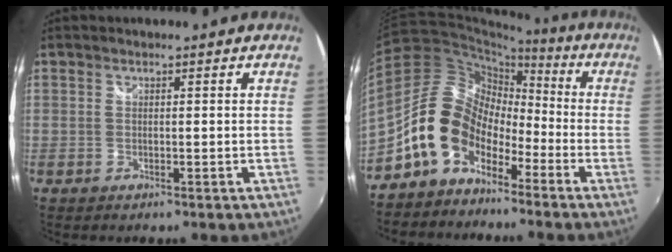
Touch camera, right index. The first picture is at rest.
{"total": 12.0, "force": [-6.9, 8.0, 5.7], "torque": [-0.104, 0.029, -0.131]}